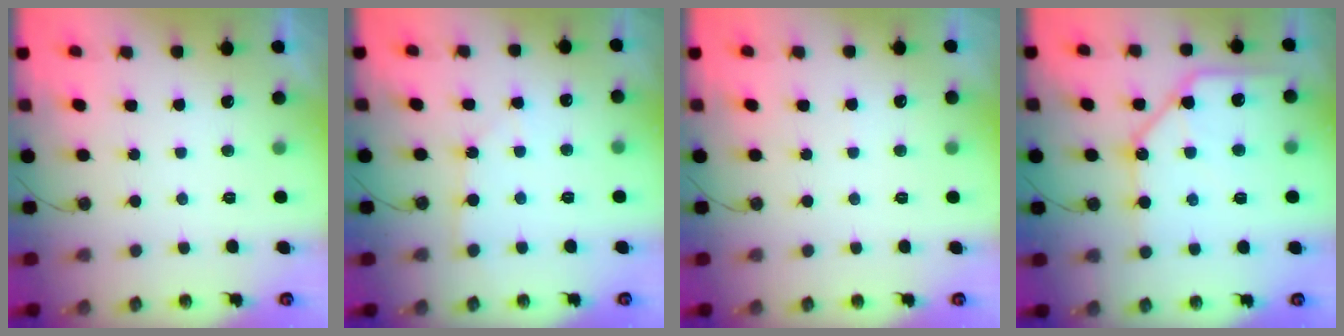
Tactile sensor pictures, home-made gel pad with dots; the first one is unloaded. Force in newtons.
{"total": 5.7, "press": 5.7, "slide": 0.8}
{"total": 2.5, "press": 2.4, "slide": 0.4}
{"total": 13.3, "press": 13.2, "slide": 1.4}